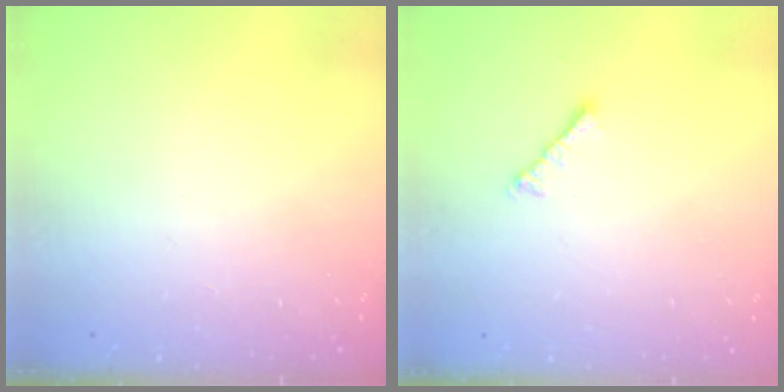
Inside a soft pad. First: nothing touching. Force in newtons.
{"total": 3.4, "press": 3.4, "slide": 0.6}